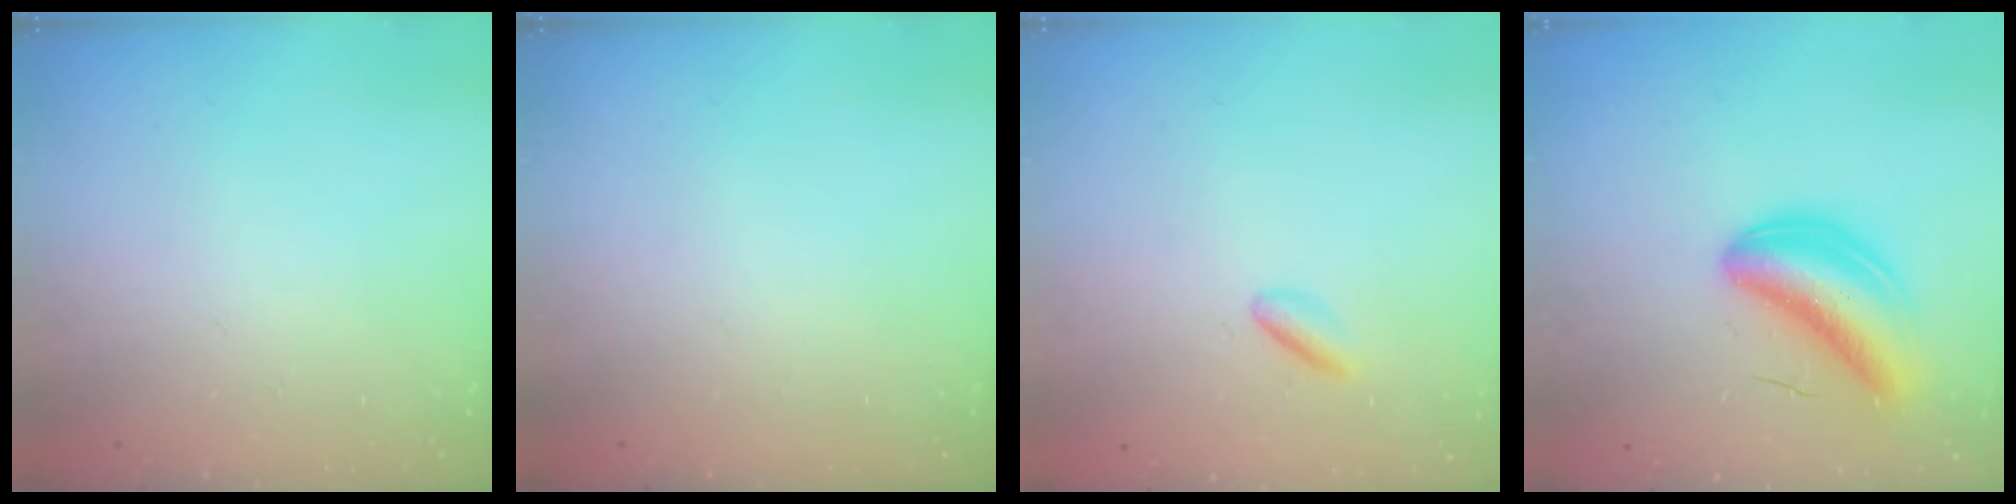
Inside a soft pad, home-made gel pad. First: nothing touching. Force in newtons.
{"total": 0.0}
{"total": 2.5, "press": 2.4, "slide": 0.8}
{"total": 8.0, "press": 7.6, "slide": 2.5}